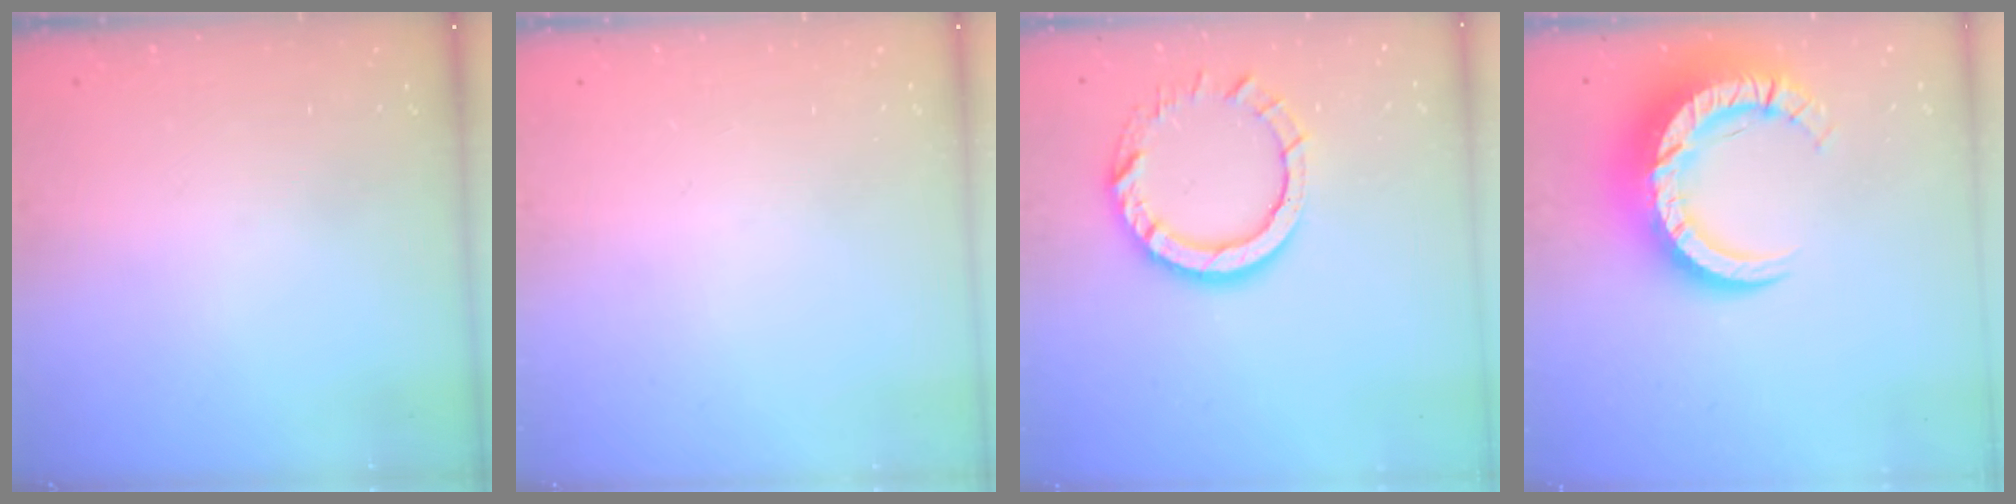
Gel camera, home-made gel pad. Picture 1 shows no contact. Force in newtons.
{"total": 0.0}
{"total": 10.5, "press": 10.4, "slide": 1.0}
{"total": 15.2, "press": 15.1, "slide": 1.6}